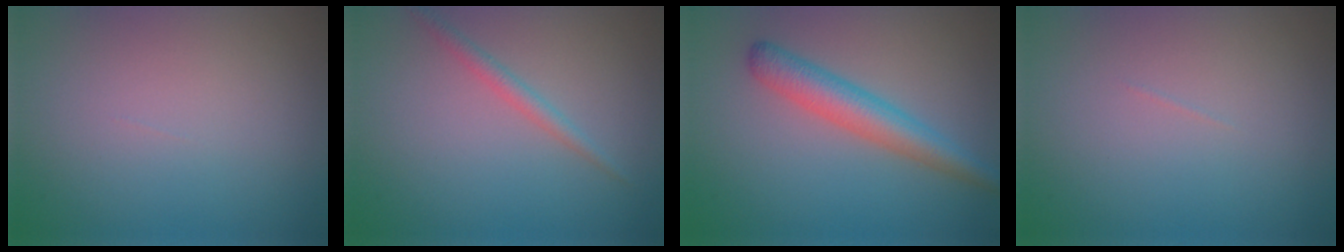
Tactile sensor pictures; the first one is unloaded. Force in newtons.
{"total": 1.5, "press": 1.5, "slide": 0.0}
{"total": 4.0, "press": 4.0, "slide": 0.1}
{"total": 0.0}